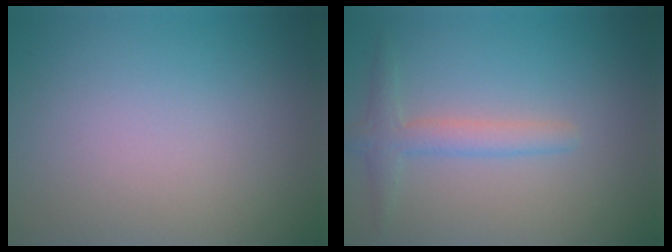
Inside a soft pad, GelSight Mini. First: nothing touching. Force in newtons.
{"total": 2.4, "press": 2.4, "slide": 0.1}